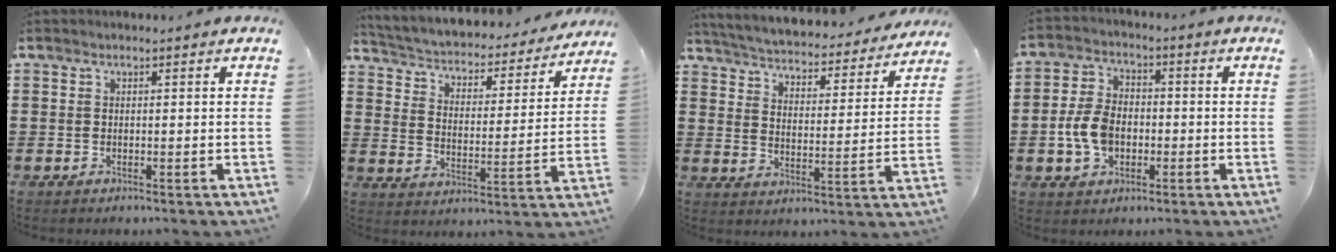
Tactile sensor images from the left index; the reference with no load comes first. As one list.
[{"total": 2.5, "force": [2.3, 0.9, 0.5], "torque": [-0.028, -0.024, 0.028]}, {"total": 3.8, "force": [3.8, 0.0, 0.3], "torque": [-0.029, -0.035, 0.057]}, {"total": 7.2, "force": [-1.5, 4.8, 5.1], "torque": [-0.128, 0.002, -0.034]}]